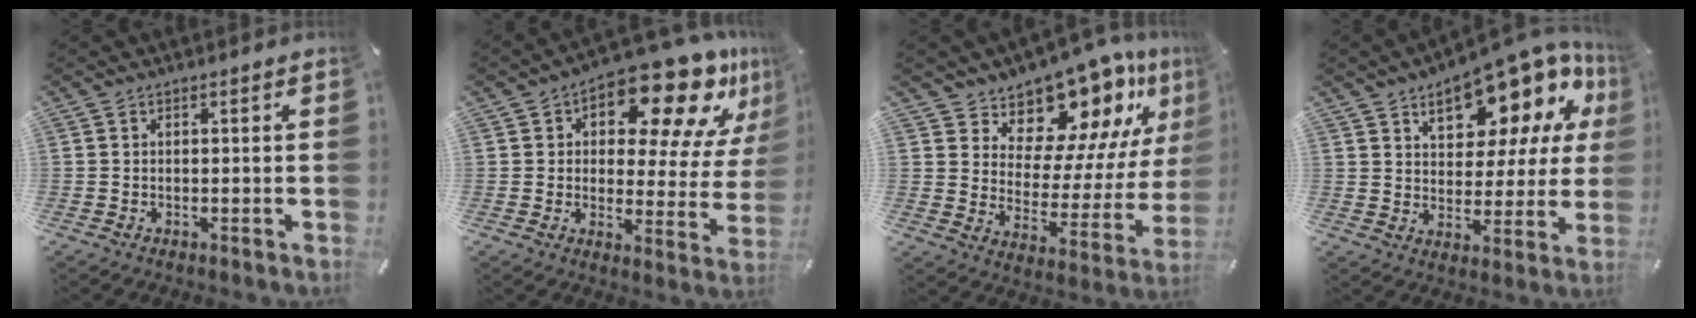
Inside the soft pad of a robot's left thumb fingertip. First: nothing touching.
{"total": 18.2, "force": [12.2, 8.2, 10.7], "torque": [-0.133, -0.096, 0.198]}
{"total": 13.9, "force": [11.6, 6.9, 3.3], "torque": [-0.051, -0.125, 0.198]}
{"total": 16.0, "force": [11.3, 7.4, 8.5], "torque": [-0.124, -0.087, 0.190]}